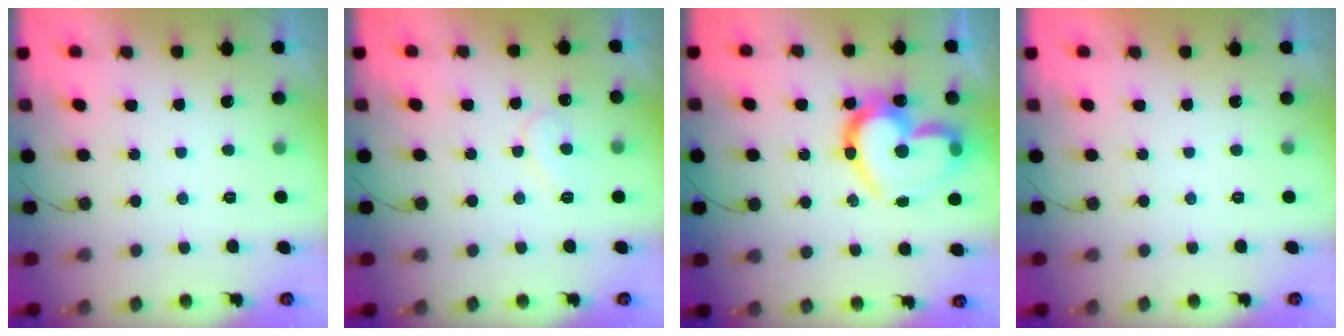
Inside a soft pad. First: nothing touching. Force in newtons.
{"total": 7.5, "press": 7.4, "slide": 0.5}
{"total": 23.6, "press": 23.5, "slide": 2.0}
{"total": 1.7, "press": 1.7, "slide": 0.1}